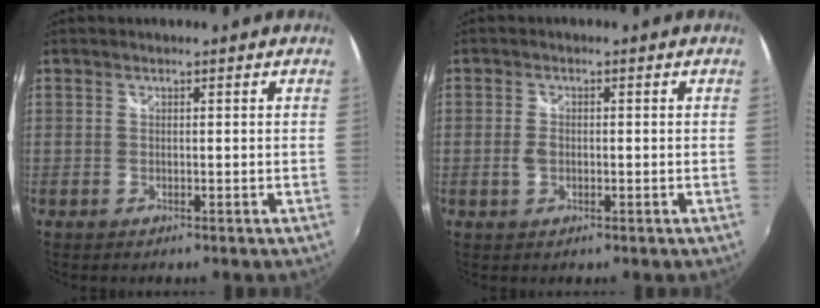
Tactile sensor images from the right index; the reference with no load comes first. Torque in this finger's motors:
{"motor_torque": [-0.87, 0.93, 0.03, 0.01]}